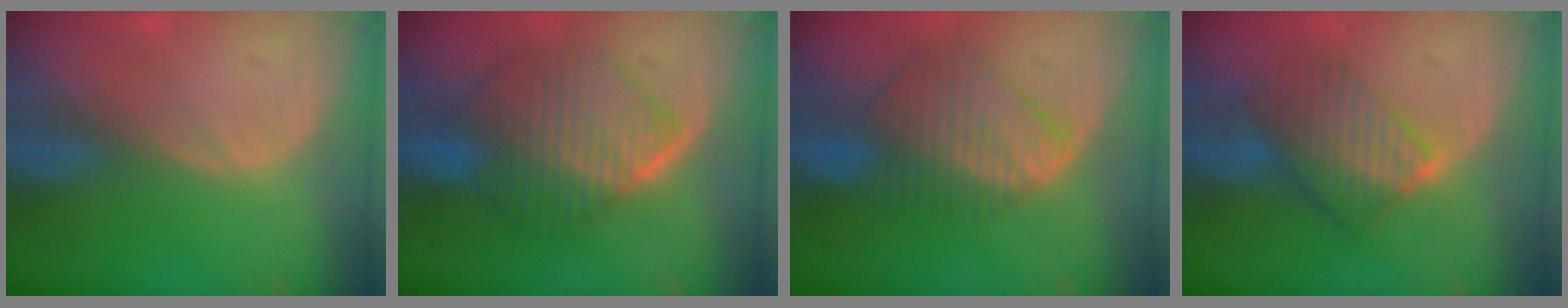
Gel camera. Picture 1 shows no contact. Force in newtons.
{"total": 10.2, "press": 10.1, "slide": 1.0}
{"total": 8.6, "press": 7.5, "slide": 4.1}
{"total": 7.3, "press": 7.1, "slide": 1.8}